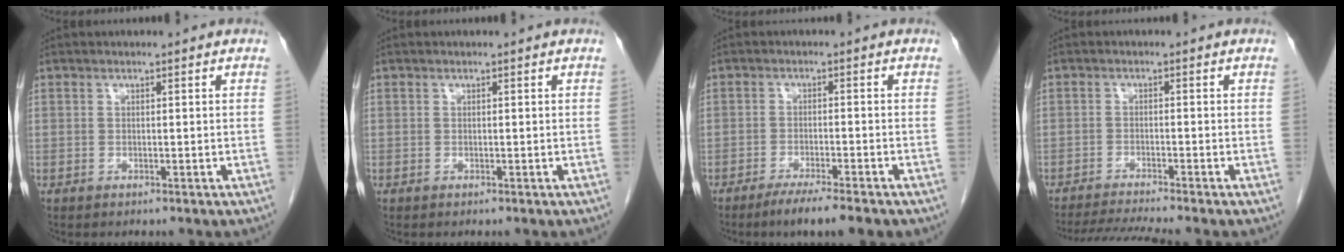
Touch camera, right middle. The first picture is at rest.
{"total": 0.0}
{"total": 5.8, "force": [-4.4, 0.1, 3.9], "torque": [-0.059, -0.012, -0.069]}
{"total": 6.2, "force": [-5.5, -1.5, 2.3], "torque": [-0.037, -0.019, -0.094]}